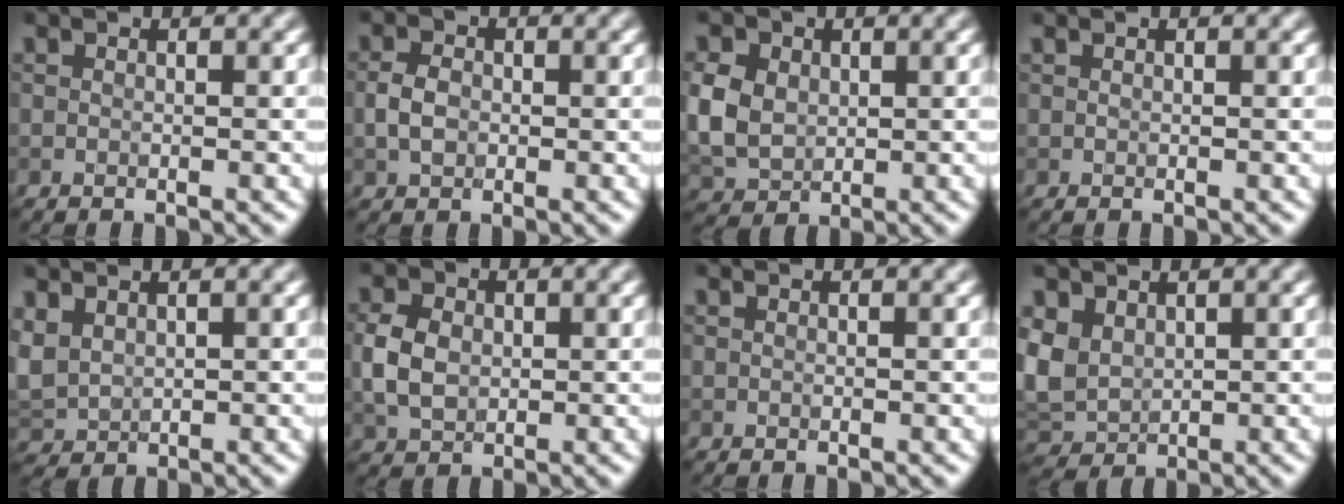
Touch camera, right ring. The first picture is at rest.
{"total": 2.1, "force": [-0.4, 1.6, 1.4], "torque": [-0.029, 0.006, -0.011]}
{"total": 5.6, "force": [0.7, 4.6, 3.2], "torque": [-0.093, 0.013, 0.015]}
{"total": 0.0}
{"total": 2.8, "force": [1.2, 2.1, 1.5], "torque": [-0.046, 0.004, 0.031]}
{"total": 3.9, "force": [0.0, 3.0, 2.4], "torque": [-0.057, 0.009, -0.001]}
{"total": 0.0}
{"total": 4.9, "force": [1.2, 3.9, 2.8], "torque": [-0.084, 0.008, 0.022]}